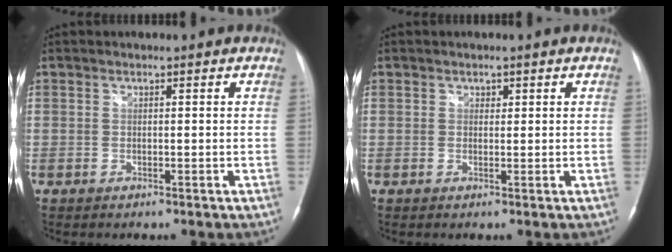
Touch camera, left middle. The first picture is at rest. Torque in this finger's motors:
{"motor_torque": [0.21, -0.12, 0.10, 0.01]}